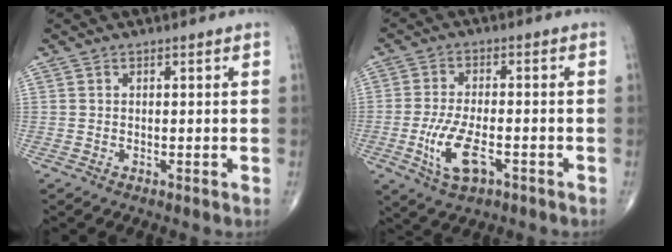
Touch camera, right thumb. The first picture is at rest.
{"total": 8.5, "force": [-3.1, 3.7, 7.1], "torque": [-0.146, 0.005, -0.054]}